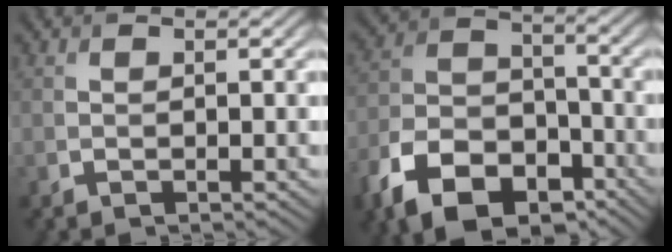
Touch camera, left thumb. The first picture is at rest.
{"total": 13.7, "force": [-8.5, 7.9, 7.3], "torque": [-0.176, -0.025, -0.165]}